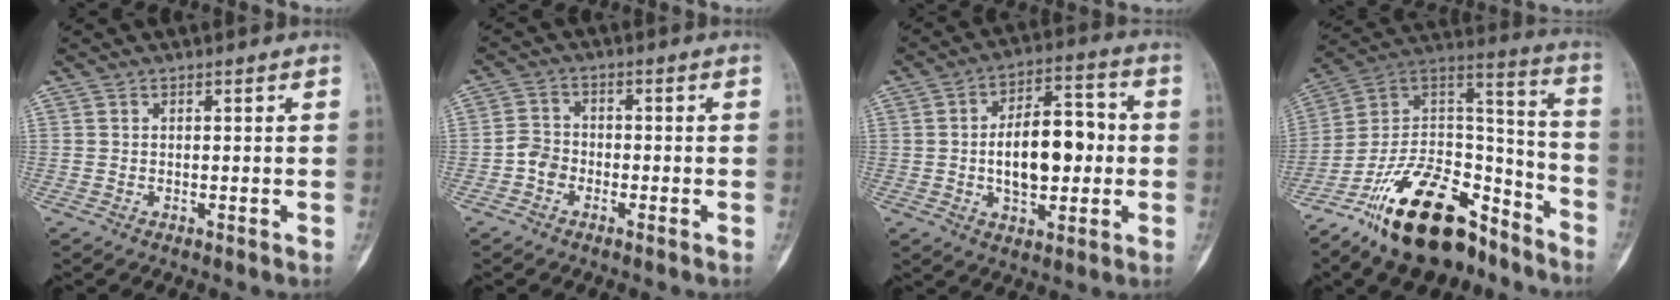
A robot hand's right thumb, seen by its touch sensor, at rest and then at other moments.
{"total": 3.4, "force": [-1.7, 2.6, 1.5], "torque": [-0.016, 0.015, -0.040]}
{"total": 14.2, "force": [-0.4, 7.8, 11.9], "torque": [-0.163, 0.027, -0.005]}
{"total": 26.1, "force": [-17.5, 12.1, 15.1], "torque": [-0.245, 0.099, -0.302]}